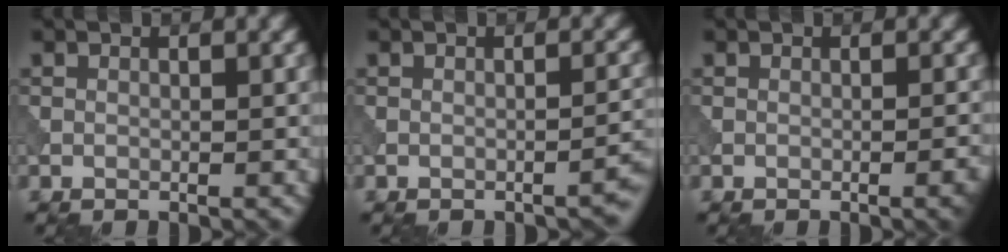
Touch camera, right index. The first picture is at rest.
{"total": 2.0, "force": [-1.4, 0.4, 1.4], "torque": [-0.012, 0.011, -0.022]}
{"total": 2.0, "force": [-0.6, 0.5, 1.8], "torque": [-0.017, 0.004, -0.009]}